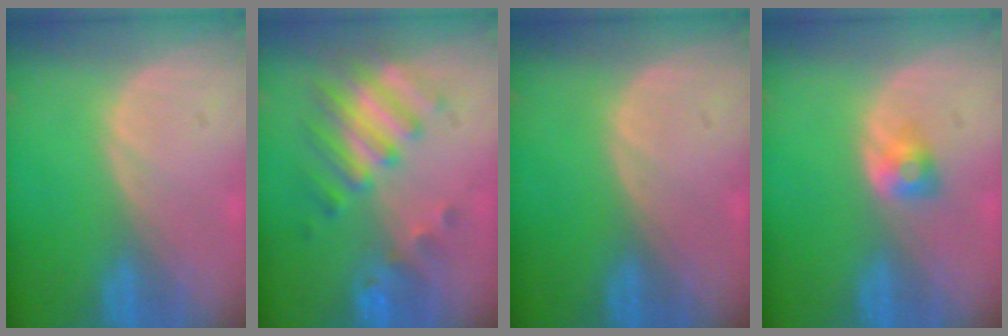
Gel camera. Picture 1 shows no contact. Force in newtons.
{"total": 8.3, "press": 7.2, "slide": 4.0}
{"total": 0.0}
{"total": 2.6, "press": 2.3, "slide": 1.1}